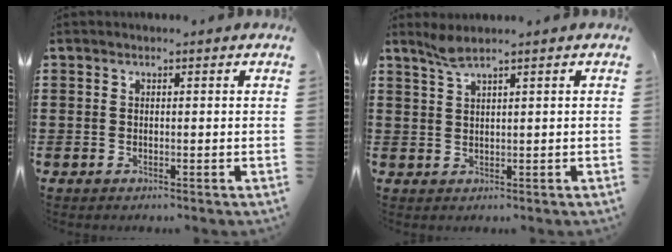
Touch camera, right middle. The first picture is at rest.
{"total": 2.2, "force": [1.9, 0.1, 1.2], "torque": [-0.030, 0.000, 0.035]}